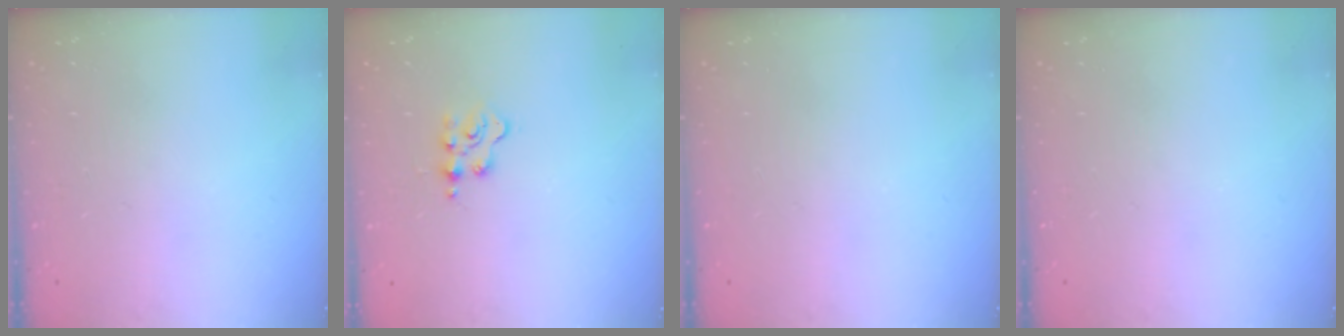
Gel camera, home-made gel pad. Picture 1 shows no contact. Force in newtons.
{"total": 2.6, "press": 2.6, "slide": 0.4}
{"total": 0.0}
{"total": 0.0}